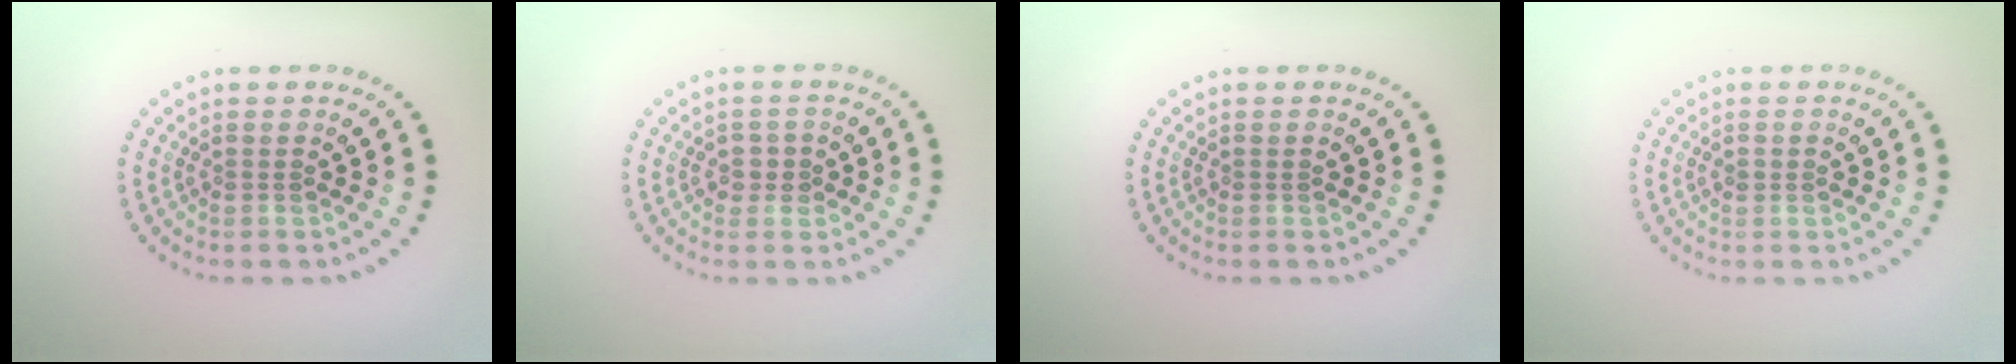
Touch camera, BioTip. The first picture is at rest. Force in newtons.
{"total": 1.3, "press": 1.1, "slide": 0.6}
{"total": 0.0}
{"total": 0.7, "press": 0.7, "slide": 0.1}